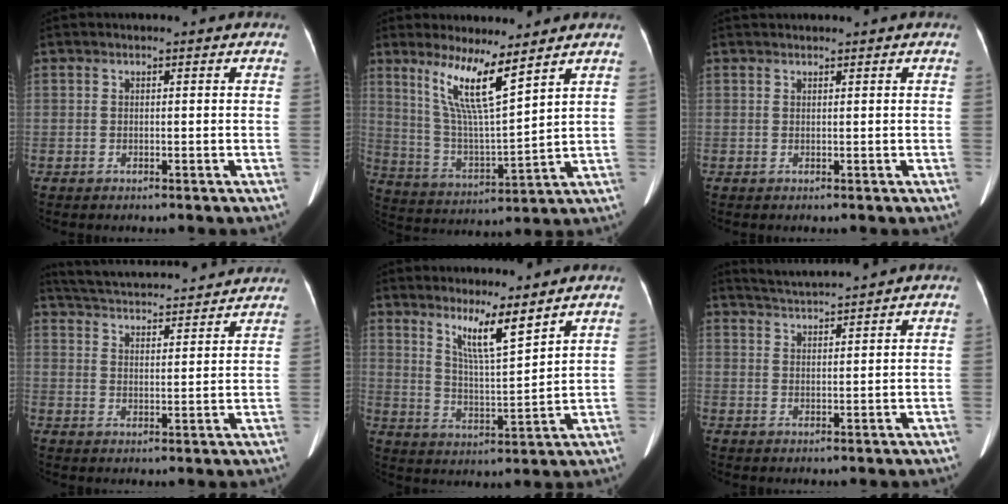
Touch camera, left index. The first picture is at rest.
{"total": 10.1, "force": [6.5, 0.4, 7.7], "torque": [-0.152, -0.011, 0.132]}
{"total": 2.4, "force": [2.3, 0.3, 0.7], "torque": [-0.005, 0.026, 0.035]}
{"total": 20.2, "force": [18.8, 2.9, 6.7], "torque": [-0.120, 0.030, 0.263]}
{"total": 7.1, "force": [5.2, 0.0, 4.9], "torque": [-0.094, -0.019, 0.099]}
{"total": 5.1, "force": [4.9, -1.1, 0.9], "torque": [-0.022, 0.015, 0.086]}